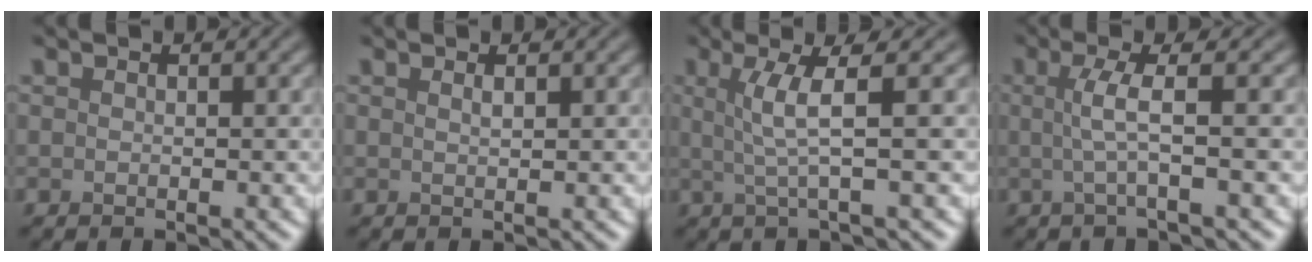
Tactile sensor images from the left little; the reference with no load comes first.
{"total": 0.7, "force": [0.4, 0.2, 0.6], "torque": [-0.005, 0.001, 0.006]}
{"total": 3.8, "force": [0.6, 0.6, 3.7], "torque": [-0.070, 0.003, 0.015]}
{"total": 3.0, "force": [0.1, 0.6, 3.0], "torque": [-0.057, 0.001, -0.005]}